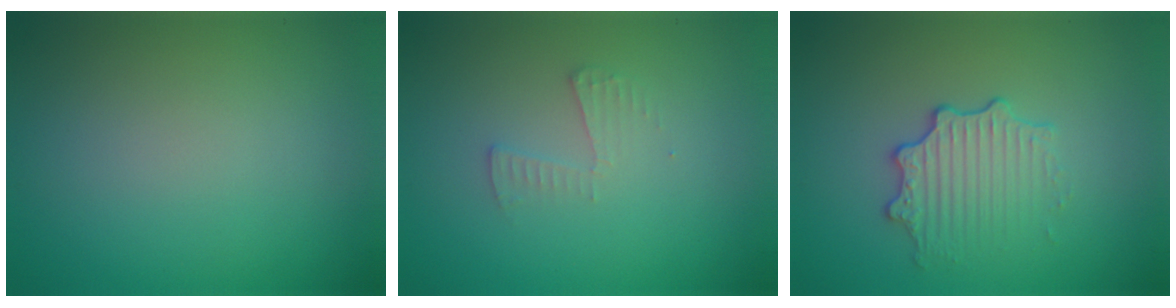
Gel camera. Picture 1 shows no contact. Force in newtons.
{"total": 1.4, "press": 1.4, "slide": 0.1}
{"total": 3.0, "press": 2.7, "slide": 1.4}